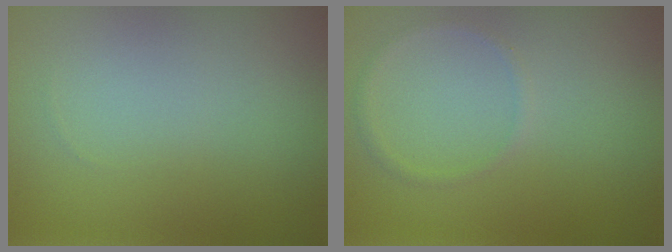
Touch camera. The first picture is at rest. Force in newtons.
{"total": 0.8, "press": 0.8, "slide": 0.1}